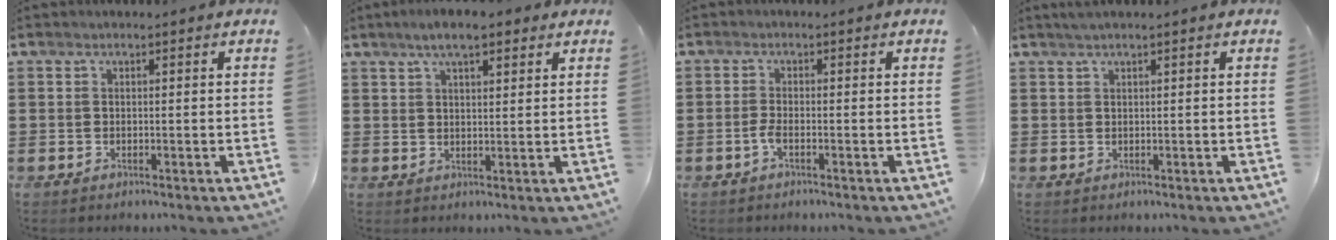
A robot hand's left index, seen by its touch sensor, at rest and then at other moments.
{"total": 5.3, "force": [3.6, 1.6, 3.5], "torque": [-0.076, 0.008, 0.064]}
{"total": 1.5, "force": [-0.8, 0.2, 1.3], "torque": [-0.032, -0.001, -0.017]}
{"total": 0.8, "force": [0.5, -0.1, 0.6], "torque": [-0.011, 0.001, 0.009]}